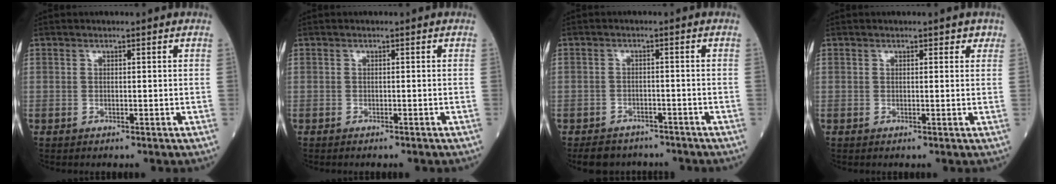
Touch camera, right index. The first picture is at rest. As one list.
[{"total": 1.2, "force": [-1.1, 0.1, 0.5], "torque": [-0.006, -0.002, -0.013]}, {"total": 6.0, "force": [-5.1, 3.1, 0.8], "torque": [0.000, 0.007, -0.074]}, {"total": 1.4, "force": [0.9, 1.0, 0.4], "torque": [0.008, -0.003, 0.005]}]